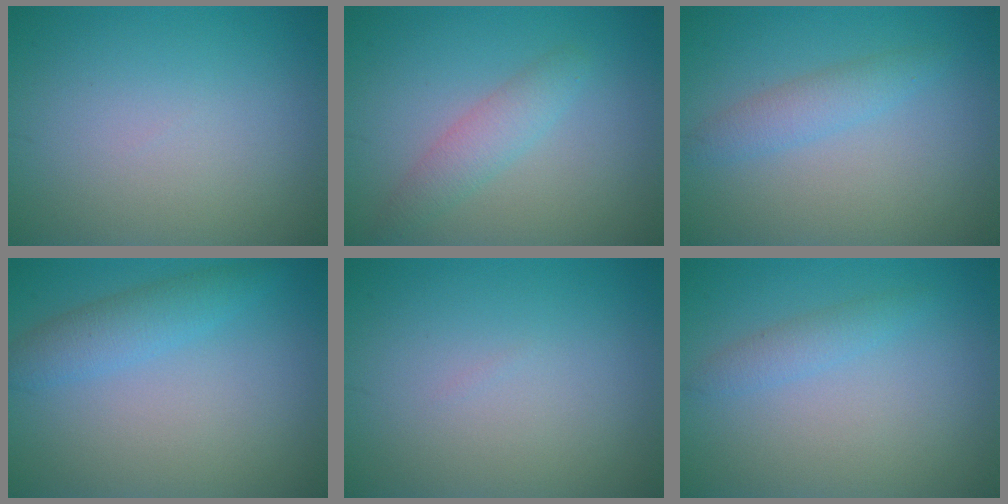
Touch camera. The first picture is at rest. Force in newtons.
{"total": 2.4, "press": 2.4, "slide": 0.1}
{"total": 2.1, "press": 2.1, "slide": 0.0}
{"total": 2.7, "press": 2.7, "slide": 0.1}
{"total": 0.0}
{"total": 1.5, "press": 1.5, "slide": 0.1}